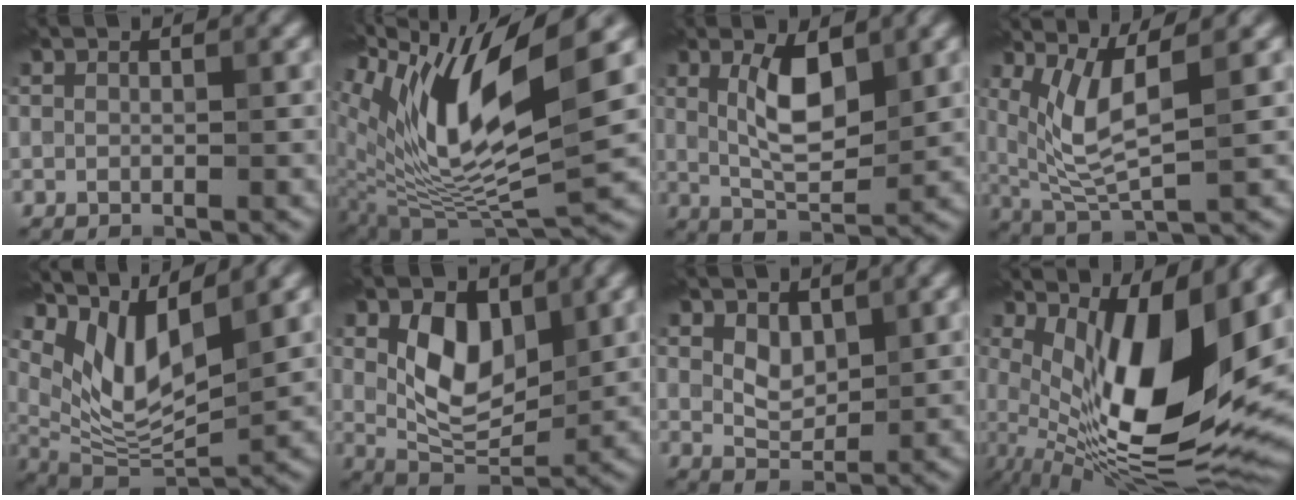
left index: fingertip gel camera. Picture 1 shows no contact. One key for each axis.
{"total": 13.6, "fx": 4.6, "fy": 4.2, "fz": 12.1, "tx": -0.234, "ty": -0.004, "tz": 0.087}
{"total": 4.9, "fx": 1.5, "fy": 1.7, "fz": 4.3, "tx": -0.082, "ty": 0.001, "tz": 0.029}
{"total": 5.4, "fx": 1.9, "fy": 1.4, "fz": 4.8, "tx": -0.113, "ty": -0.013, "tz": 0.047}
{"total": 8.1, "fx": 4.6, "fy": 2.9, "fz": 6.0, "tx": -0.123, "ty": -0.010, "tz": 0.092}
{"total": 6.0, "fx": 1.8, "fy": 3.6, "fz": 4.4, "tx": -0.079, "ty": -0.006, "tz": 0.034}
{"total": 2.2, "fx": 1.1, "fy": 1.4, "fz": 1.3, "tx": -0.026, "ty": -0.004, "tz": 0.026}
{"total": 14.5, "fx": 2.5, "fy": 5.0, "fz": 13.4, "tx": -0.219, "ty": -0.022, "tz": 0.045}